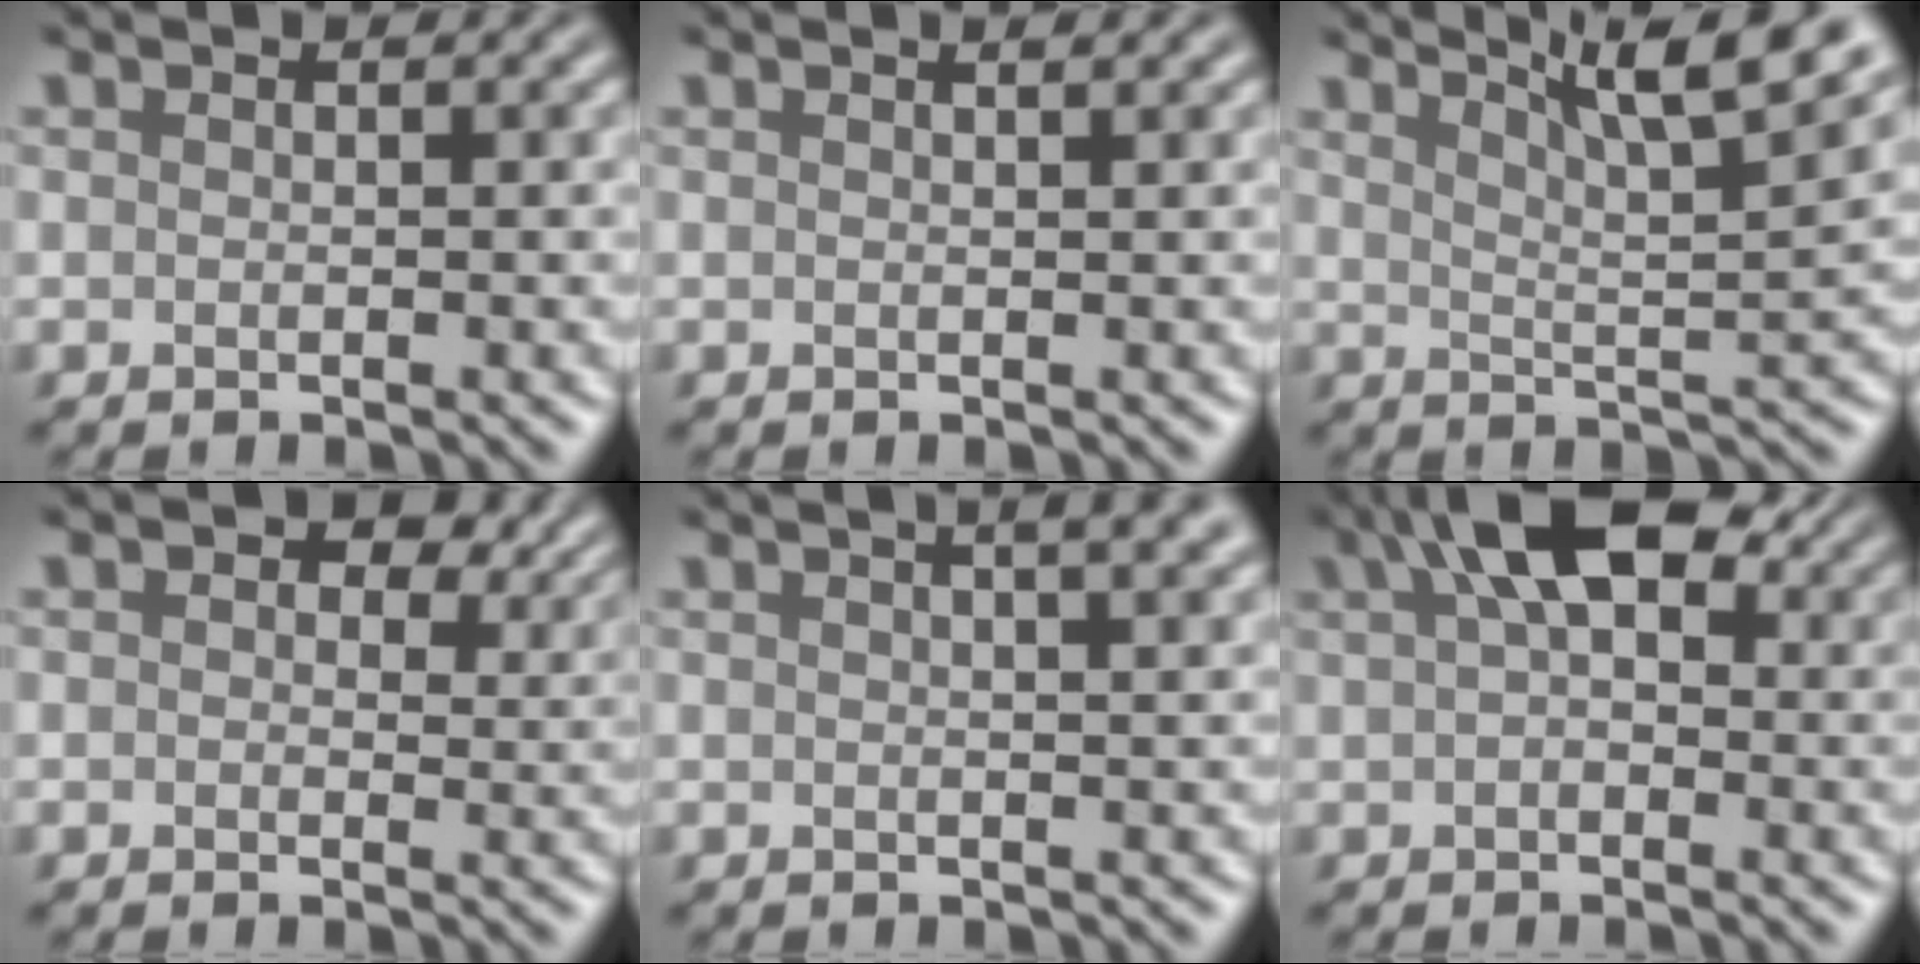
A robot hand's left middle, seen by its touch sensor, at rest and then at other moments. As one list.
[{"total": 1.3, "force": [0.9, 0.4, 0.8], "torque": [-0.007, 0.000, 0.003]}, {"total": 9.2, "force": [6.3, 2.0, 6.5], "torque": [-0.073, 0.022, 0.069]}, {"total": 4.7, "force": [2.1, 2.8, 3.1], "torque": [-0.037, -0.001, 0.024]}, {"total": 6.3, "force": [3.4, 2.8, 4.5], "torque": [-0.019, 0.043, 0.010]}, {"total": 7.1, "force": [2.9, 3.4, 5.4], "torque": [-0.078, 0.023, 0.032]}]